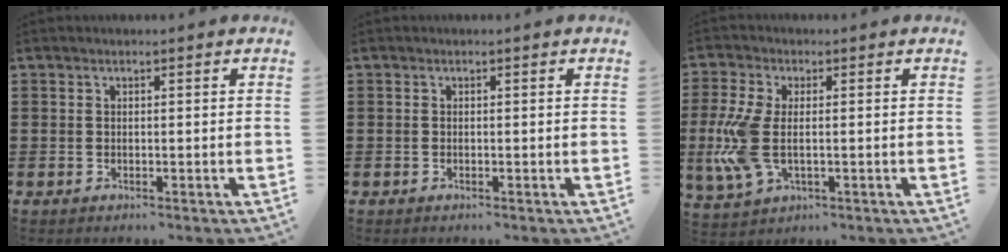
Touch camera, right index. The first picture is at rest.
{"total": 0.0}
{"total": 8.3, "force": [-0.6, 4.1, 7.2], "torque": [-0.181, -0.014, -0.016]}